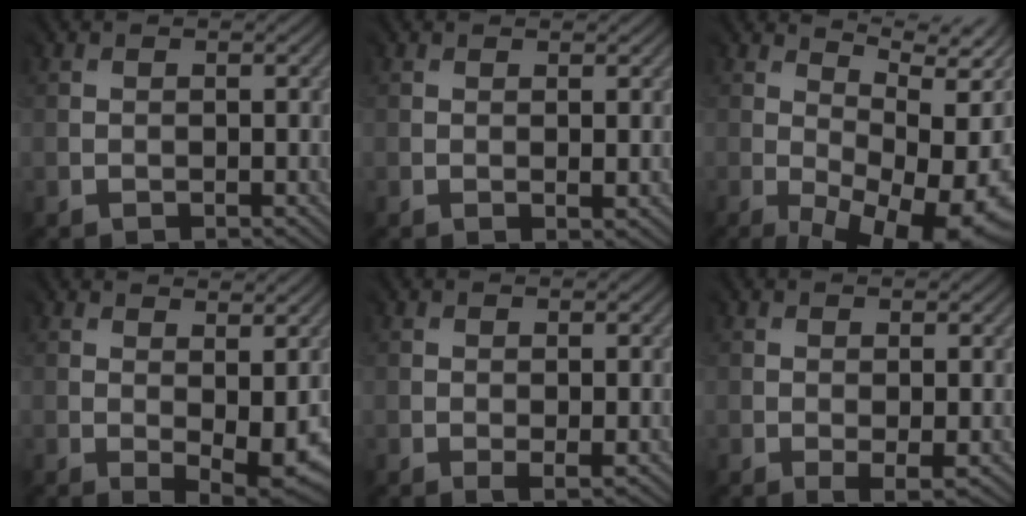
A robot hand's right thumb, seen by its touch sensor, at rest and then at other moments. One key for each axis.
{"total": 1.2, "fx": 0.4, "fy": 0.3, "fz": 1.1, "tx": -0.024, "ty": -0.003, "tz": 0.008}
{"total": 15.2, "fx": -4.1, "fy": 5.7, "fz": 13.5, "tx": -0.155, "ty": -0.004, "tz": -0.031}
{"total": 5.5, "fx": 0.7, "fy": 2.1, "fz": 5.0, "tx": -0.076, "ty": -0.010, "tz": 0.023}
{"total": 1.5, "fx": 0.0, "fy": 0.6, "fz": 1.3, "tx": -0.028, "ty": -0.003, "tz": 0.003}
{"total": 2.3, "fx": -0.1, "fy": 0.9, "fz": 2.1, "tx": -0.043, "ty": -0.006, "tz": 0.003}